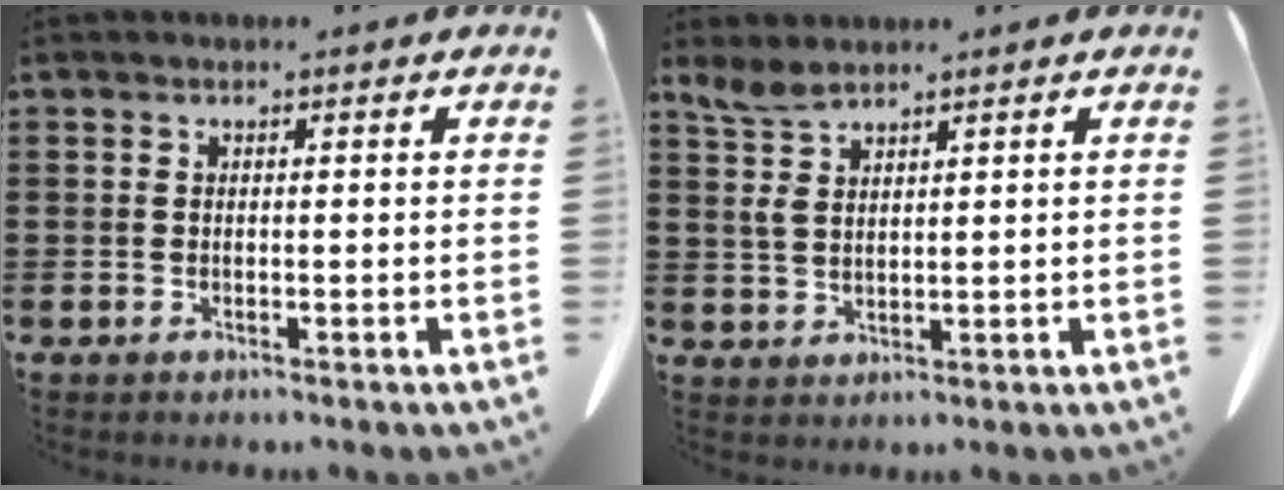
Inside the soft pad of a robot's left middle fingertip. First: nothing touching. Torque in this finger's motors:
{"motor_torque": [1.04, 0.69, 0.07, 0.05]}